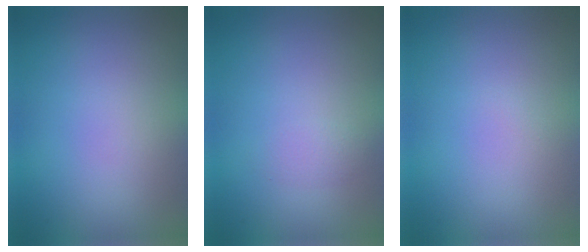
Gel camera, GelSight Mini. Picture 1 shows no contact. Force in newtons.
{"total": 0.9, "press": 0.9, "slide": 0.0}
{"total": 0.0}